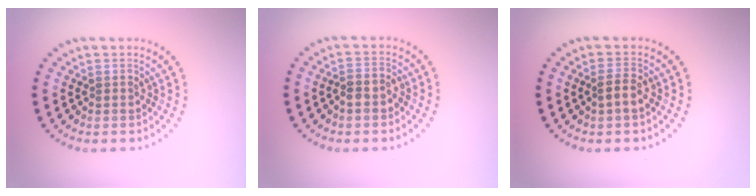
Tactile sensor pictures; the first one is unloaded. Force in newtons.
{"total": 1.6, "press": 1.5, "slide": 0.7}
{"total": 1.9, "press": 1.8, "slide": 0.6}